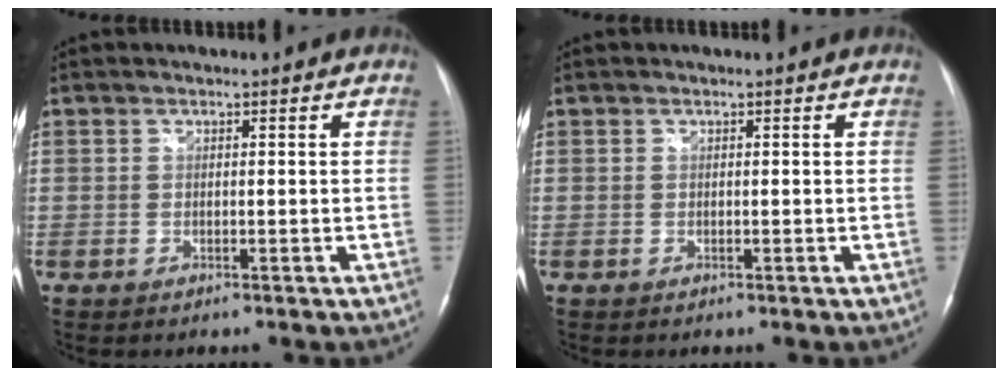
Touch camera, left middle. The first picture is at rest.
{"total": 0.0}